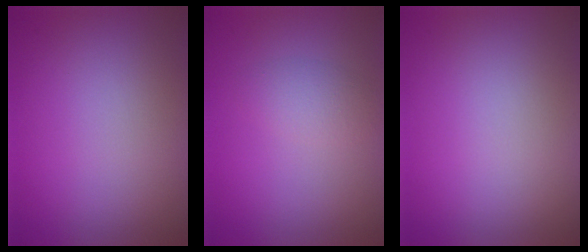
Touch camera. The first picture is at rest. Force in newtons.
{"total": 1.8, "press": 1.8, "slide": 0.1}
{"total": 0.0}